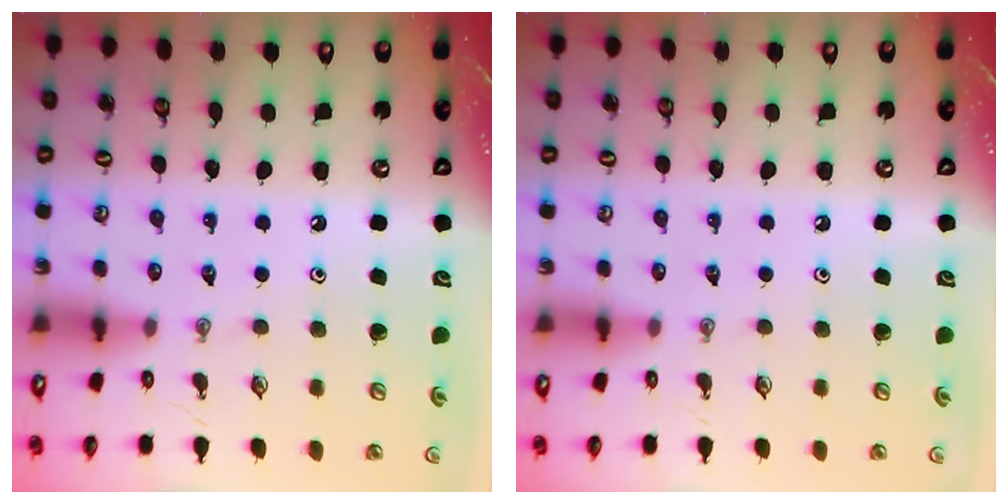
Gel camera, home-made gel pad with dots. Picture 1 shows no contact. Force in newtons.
{"total": 0.0}